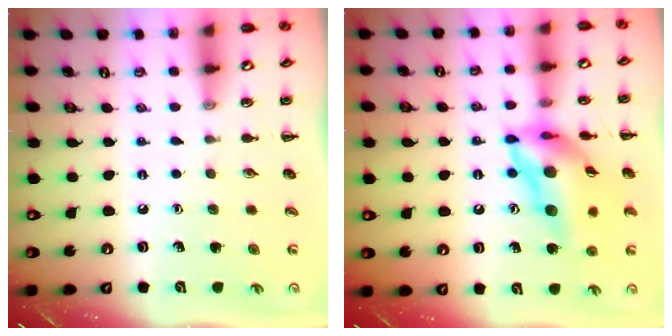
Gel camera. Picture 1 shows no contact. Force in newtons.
{"total": 18.9, "press": 18.3, "slide": 4.9}